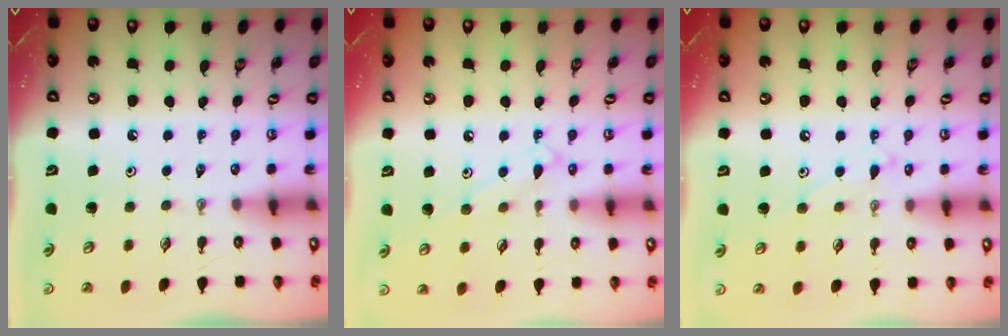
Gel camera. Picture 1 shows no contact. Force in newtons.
{"total": 8.1, "press": 8.1, "slide": 0.6}
{"total": 7.9, "press": 7.9, "slide": 0.6}